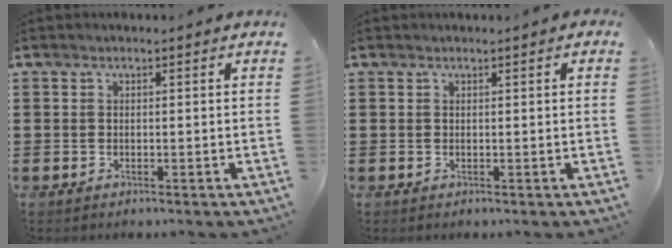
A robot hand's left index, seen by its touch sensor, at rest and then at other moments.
{"total": 0.0}